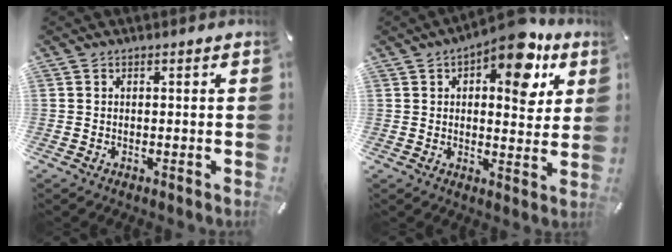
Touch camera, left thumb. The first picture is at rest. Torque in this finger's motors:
{"motor_torque": [1.24, 0.56, 0.84, 0.06, 0.09]}